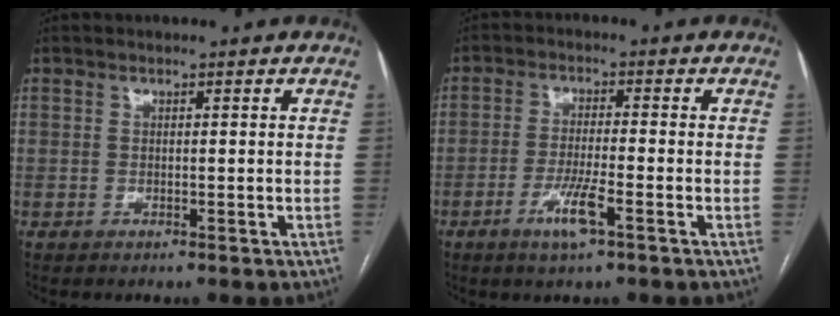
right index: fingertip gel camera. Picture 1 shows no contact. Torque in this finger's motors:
{"motor_torque": [0.82, -0.47, 0.17, 0.09]}